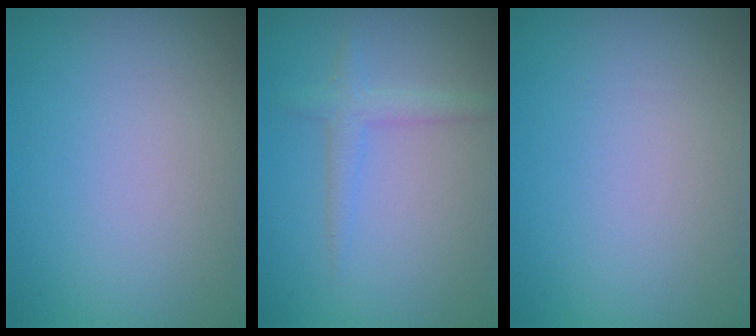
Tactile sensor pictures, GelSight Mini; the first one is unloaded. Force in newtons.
{"total": 1.8, "press": 1.8, "slide": 0.2}
{"total": 0.0}